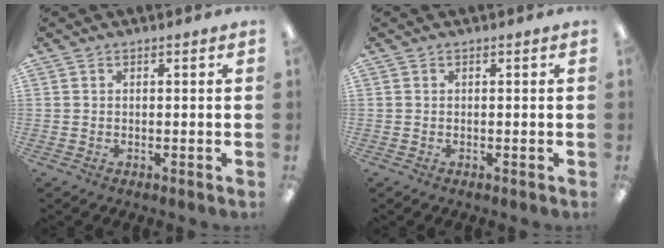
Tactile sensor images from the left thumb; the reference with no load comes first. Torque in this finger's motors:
{"motor_torque": [0.00, 0.00, 0.02, 0.02, 0.00]}